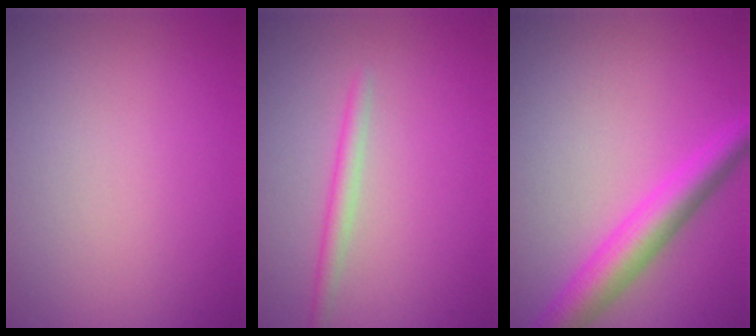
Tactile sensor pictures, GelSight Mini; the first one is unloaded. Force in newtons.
{"total": 1.6, "press": 1.6, "slide": 0.0}
{"total": 4.8, "press": 4.8, "slide": 0.1}